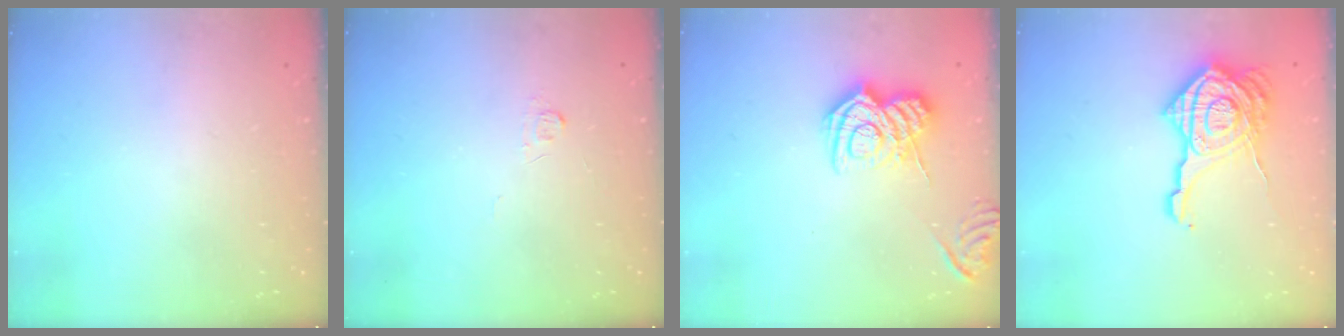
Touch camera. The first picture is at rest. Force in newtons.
{"total": 3.6, "press": 3.5, "slide": 0.4}
{"total": 11.6, "press": 11.6, "slide": 0.6}
{"total": 21.0, "press": 20.9, "slide": 1.6}